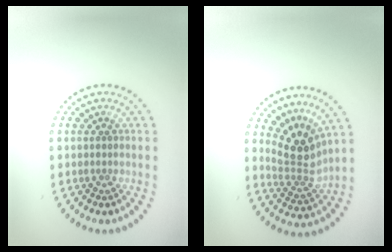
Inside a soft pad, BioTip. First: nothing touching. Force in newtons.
{"total": 3.7, "press": 2.6, "slide": 2.7}